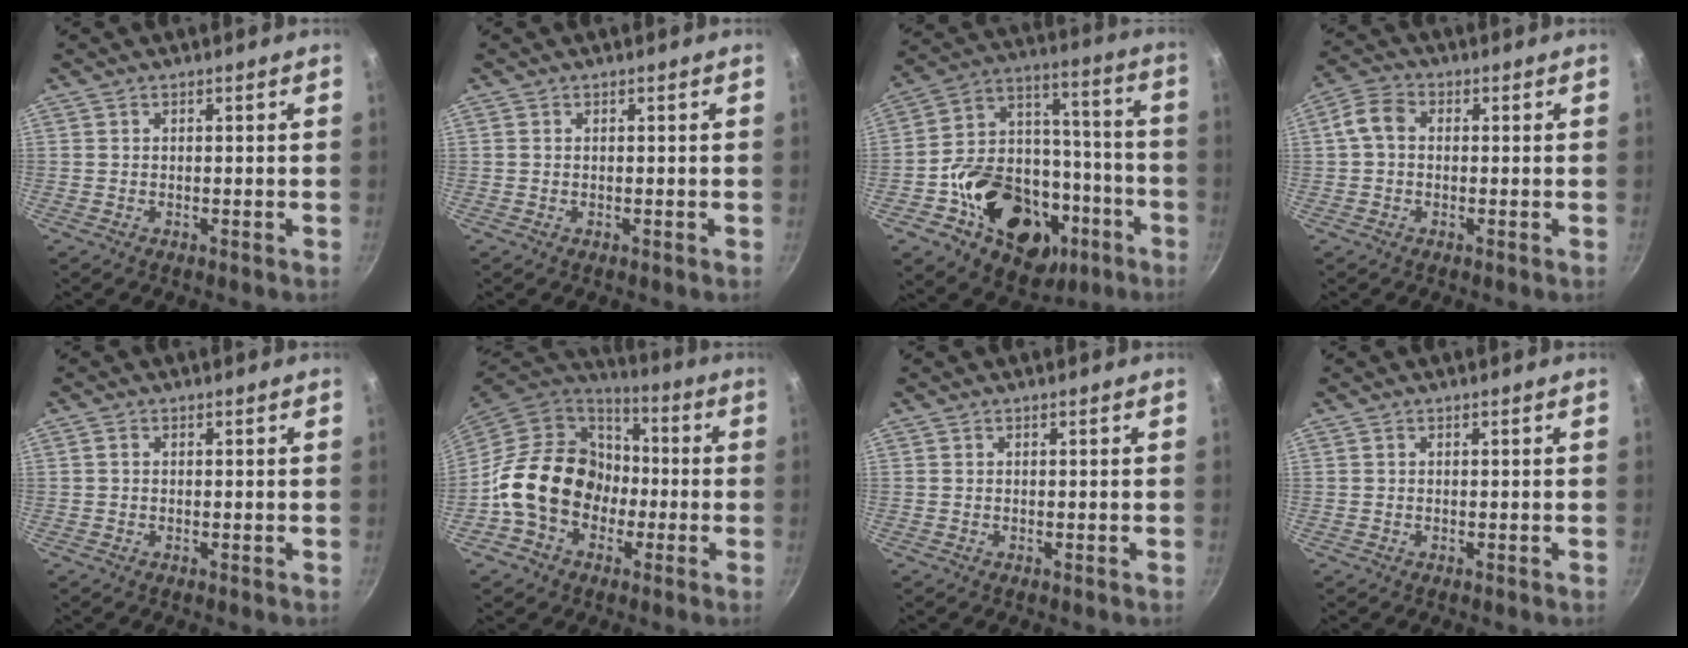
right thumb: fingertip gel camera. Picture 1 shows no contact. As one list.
[{"total": 0.0}, {"total": 28.0, "force": [-11.1, 19.8, 16.3], "torque": [-0.230, 0.076, -0.163]}, {"total": 5.3, "force": [0.3, 4.0, 3.4], "torque": [-0.065, 0.017, -0.008]}, {"total": 0.9, "force": [0.1, 0.7, 0.5], "torque": [-0.010, 0.005, 0.001]}, {"total": 19.0, "force": [-3.2, 15.4, 10.5], "torque": [-0.146, 0.054, -0.060]}, {"total": 0.0}, {"total": 0.0}]